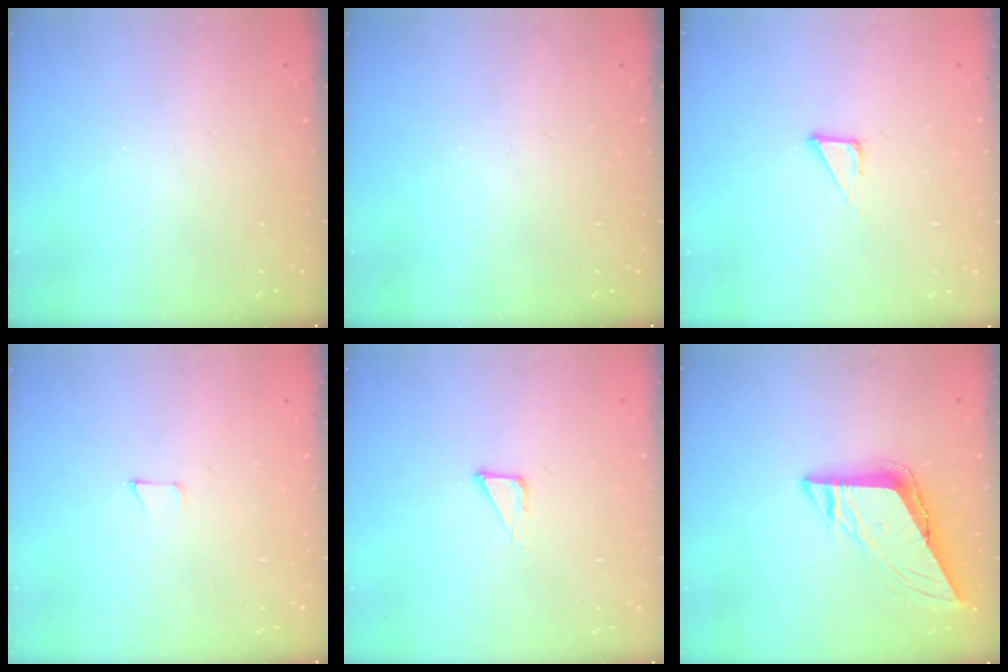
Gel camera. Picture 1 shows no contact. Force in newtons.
{"total": 0.0}
{"total": 3.4, "press": 3.4, "slide": 0.1}
{"total": 2.8, "press": 2.8, "slide": 0.2}
{"total": 2.3, "press": 2.3, "slide": 0.1}
{"total": 8.3, "press": 8.3, "slide": 0.8}